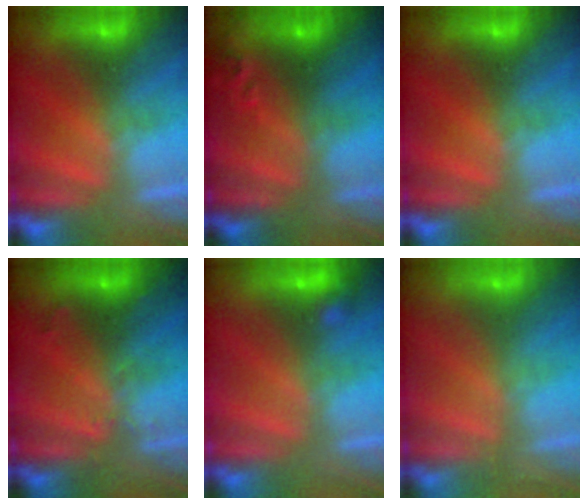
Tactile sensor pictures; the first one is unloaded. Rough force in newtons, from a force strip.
{"total": 8.1}
{"total": 0.0}
{"total": 2.9}
{"total": 3.1}
{"total": 2.4}